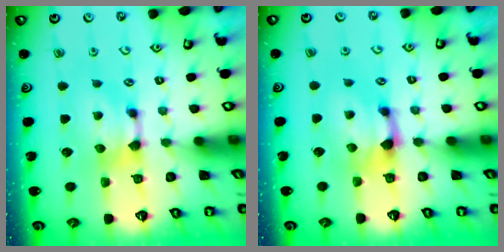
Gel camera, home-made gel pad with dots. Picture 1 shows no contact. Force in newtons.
{"total": 1.2, "press": 0.3, "slide": 1.2}